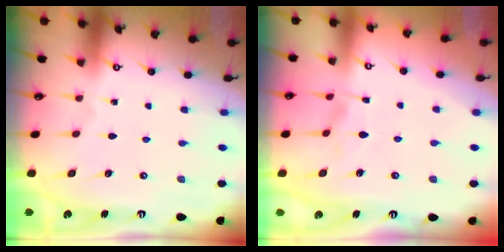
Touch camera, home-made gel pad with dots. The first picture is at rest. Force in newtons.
{"total": 2.4, "press": 2.3, "slide": 0.7}